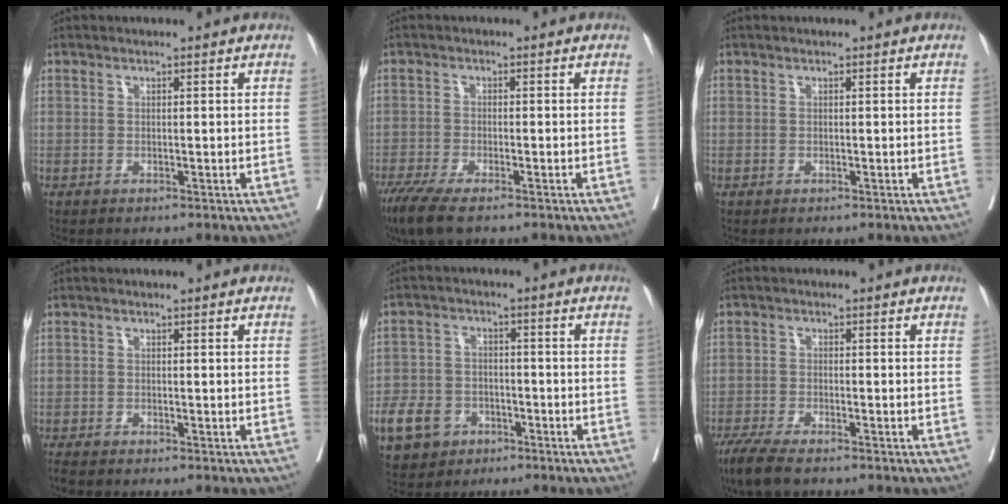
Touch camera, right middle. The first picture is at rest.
{"total": 6.2, "force": [-4.5, 1.1, 4.1], "torque": [-0.073, -0.016, -0.078]}
{"total": 0.0}
{"total": 1.8, "force": [-1.7, 0.3, 0.7], "torque": [-0.014, -0.005, -0.026]}
{"total": 7.9, "force": [-4.1, 6.0, 3.0], "torque": [-0.076, 0.004, -0.066]}
{"total": 5.9, "force": [-4.6, 1.1, 3.5], "torque": [-0.063, -0.014, -0.081]}